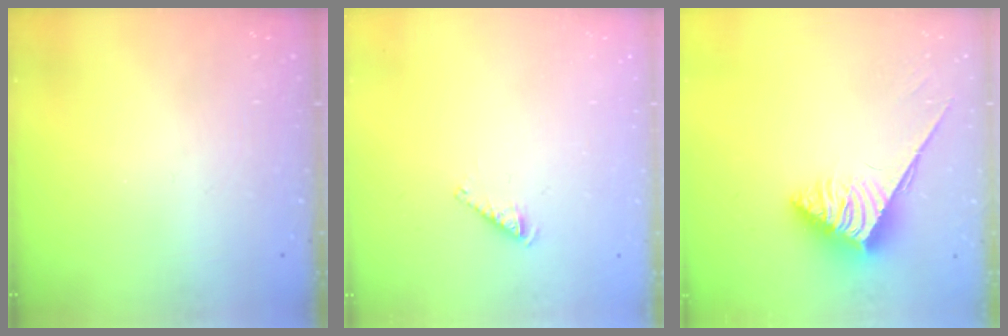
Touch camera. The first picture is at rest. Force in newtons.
{"total": 2.3, "press": 2.2, "slide": 0.4}
{"total": 3.8, "press": 3.8, "slide": 0.6}